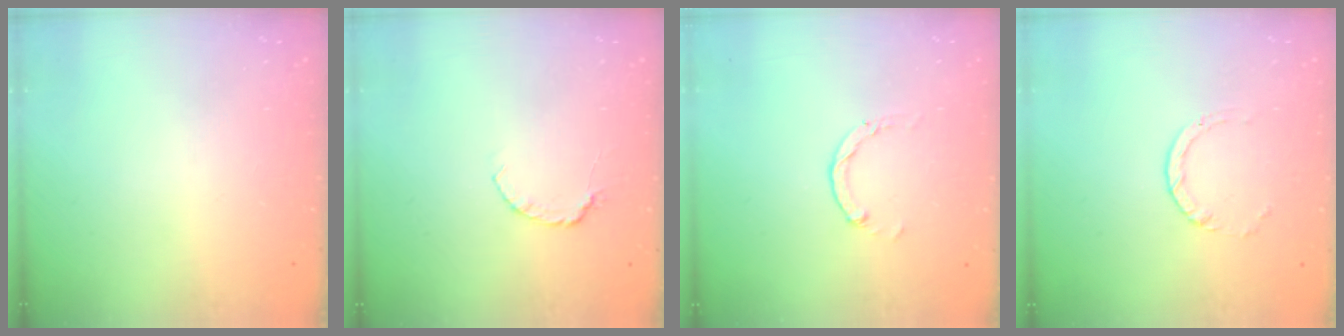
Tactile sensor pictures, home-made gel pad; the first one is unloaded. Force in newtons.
{"total": 3.3, "press": 3.3, "slide": 0.3}
{"total": 1.5, "press": 1.5, "slide": 0.2}
{"total": 1.0, "press": 1.0, "slide": 0.1}